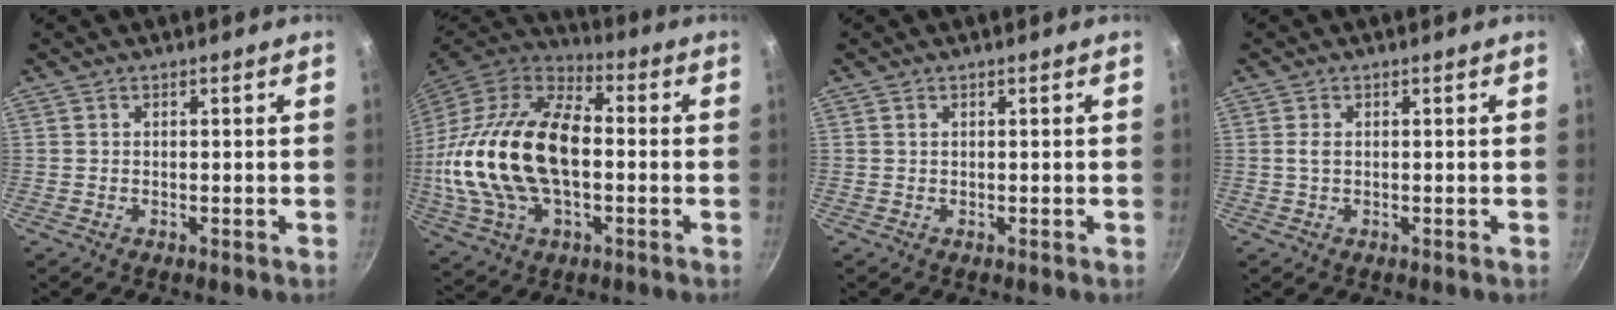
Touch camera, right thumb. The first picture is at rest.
{"total": 25.9, "force": [-1.0, 14.9, 21.1], "torque": [-0.406, 0.029, -0.021]}
{"total": 0.0}
{"total": 1.3, "force": [0.0, 0.5, 1.1], "torque": [-0.026, 0.001, 0.000]}